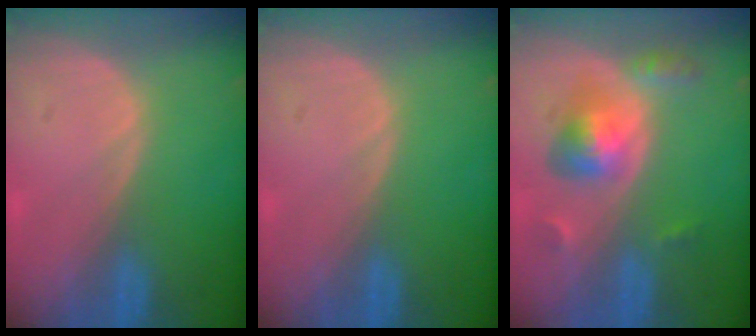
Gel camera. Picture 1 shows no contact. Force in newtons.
{"total": 0.0}
{"total": 5.9, "press": 5.5, "slide": 2.1}